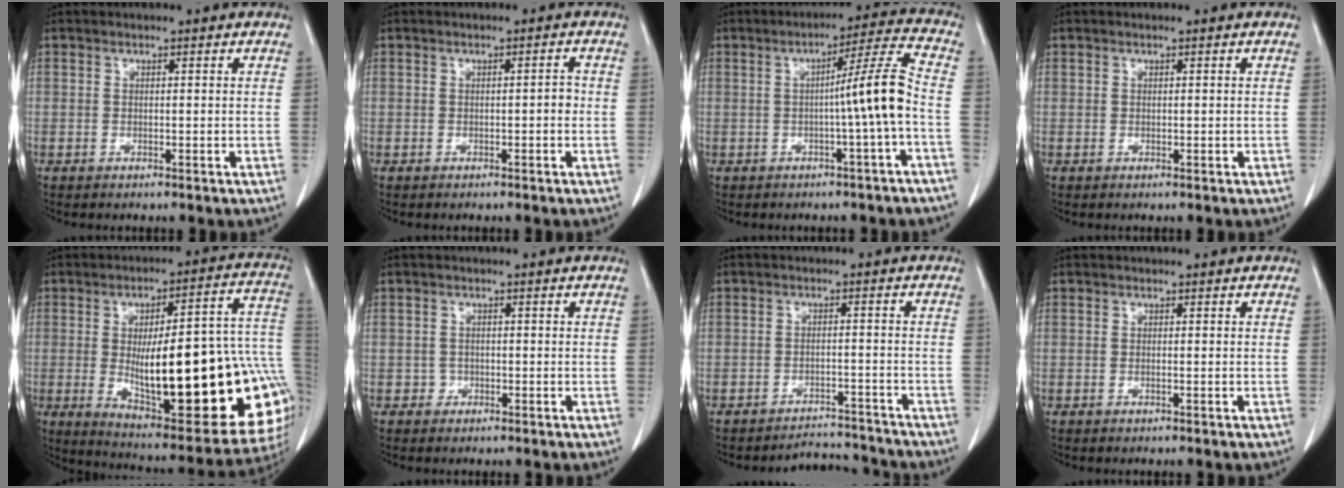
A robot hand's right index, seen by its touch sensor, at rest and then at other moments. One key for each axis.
{"total": 1.3, "fx": -0.3, "fy": 0.3, "fz": 1.2, "tx": -0.014, "ty": 0.003, "tz": -0.003}
{"total": 7.8, "fx": -1.5, "fy": -1.6, "fz": 7.5, "tx": -0.110, "ty": 0.017, "tz": -0.021}
{"total": 0.0}
{"total": 31.6, "fx": -4.3, "fy": 8.1, "fz": 30.2, "tx": -0.329, "ty": 0.016, "tz": -0.044}
{"total": 1.3, "fx": -0.4, "fy": 1.2, "fz": -0.2, "tx": 0.007, "ty": 0.009, "tz": -0.009}
{"total": 6.2, "fx": -6.1, "fy": 1.1, "fz": -0.8, "tx": 0.014, "ty": 0.015, "tz": -0.083}
{"total": 0.0}